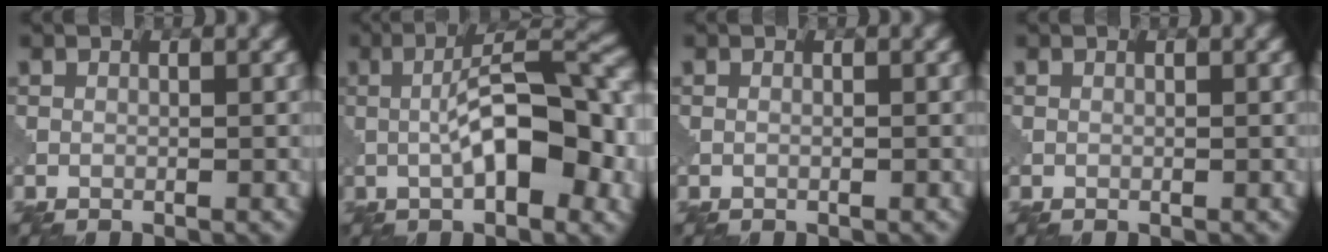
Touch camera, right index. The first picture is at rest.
{"total": 9.4, "force": [-1.1, 3.2, 8.7], "torque": [-0.126, 0.011, -0.021]}
{"total": 0.0}
{"total": 0.0}